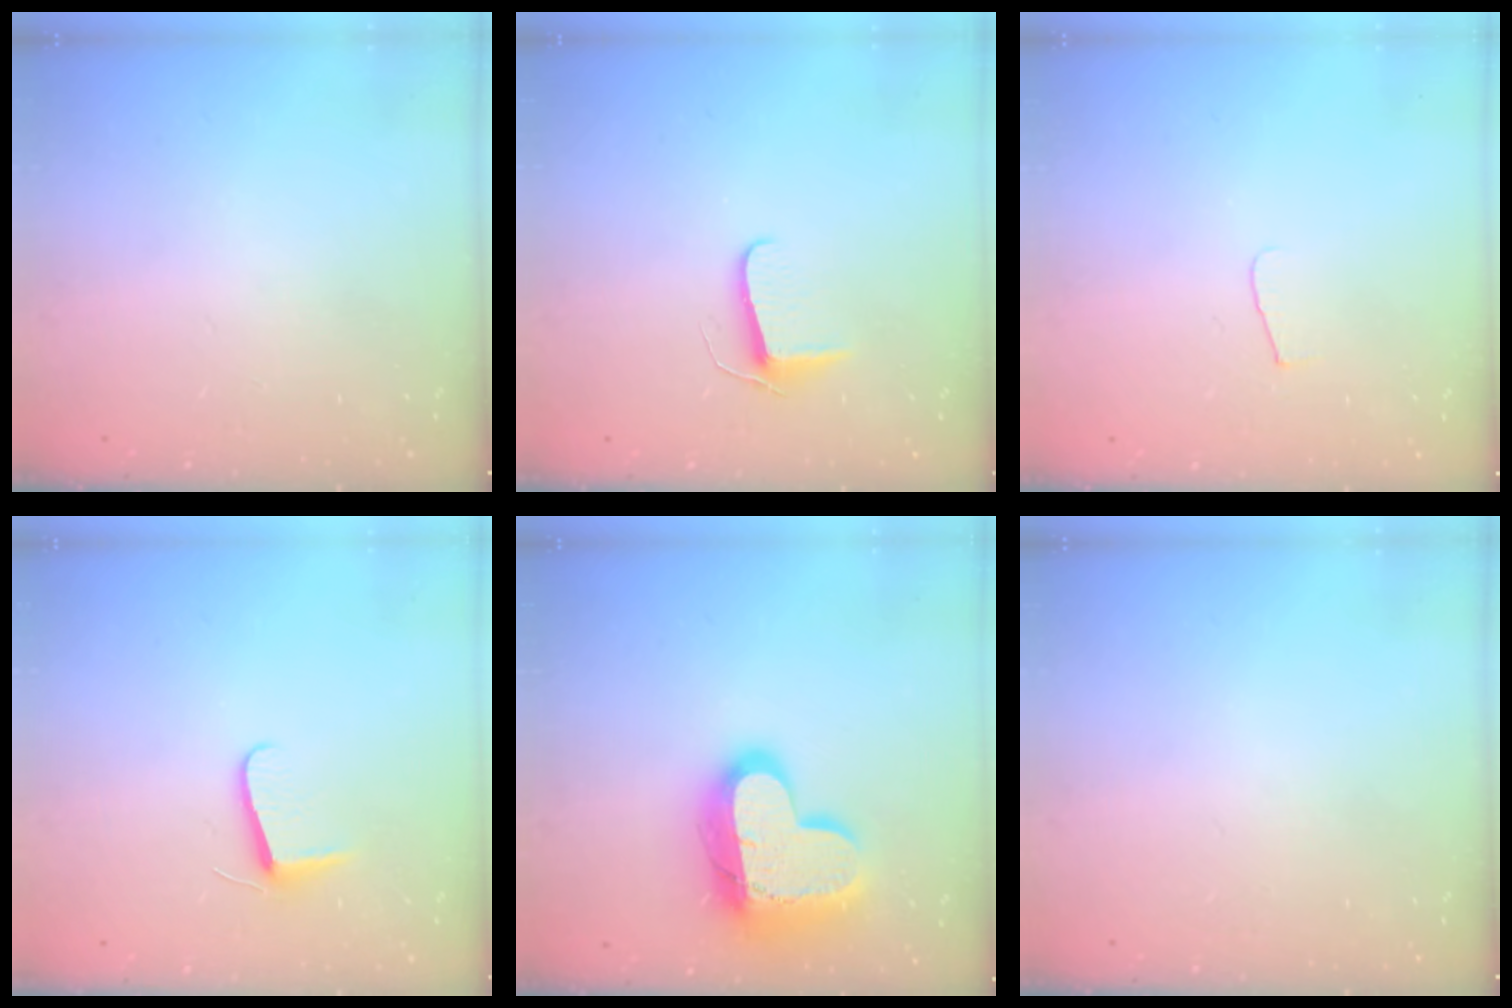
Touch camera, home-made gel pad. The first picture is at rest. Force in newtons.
{"total": 6.3, "press": 6.2, "slide": 0.5}
{"total": 3.8, "press": 3.8, "slide": 0.4}
{"total": 6.2, "press": 6.1, "slide": 0.7}
{"total": 19.1, "press": 19.0, "slide": 1.5}
{"total": 0.0}